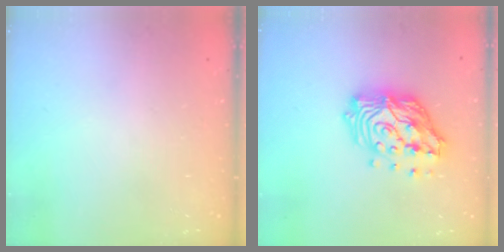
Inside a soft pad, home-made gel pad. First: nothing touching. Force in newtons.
{"total": 17.9, "press": 17.8, "slide": 1.7}